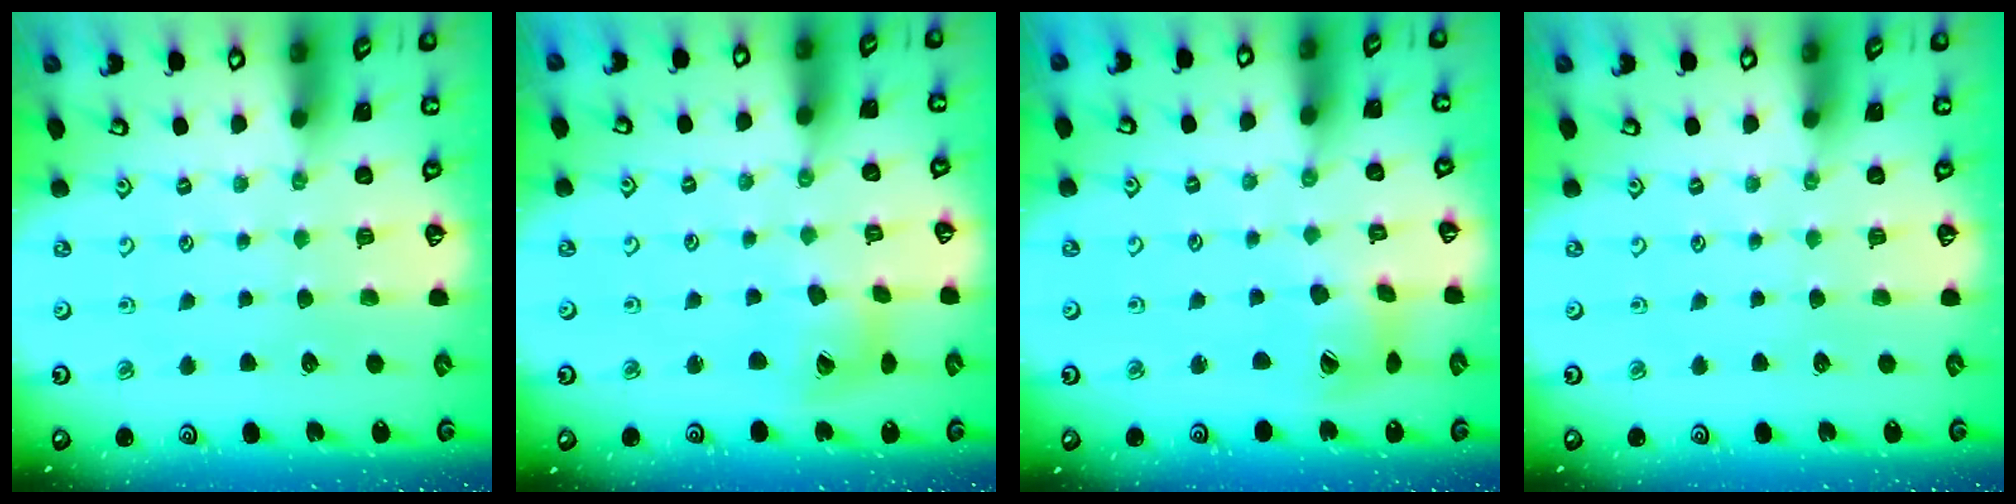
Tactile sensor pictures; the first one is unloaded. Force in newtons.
{"total": 11.0, "press": 10.9, "slide": 1.4}
{"total": 8.1, "press": 8.0, "slide": 1.1}
{"total": 0.0}